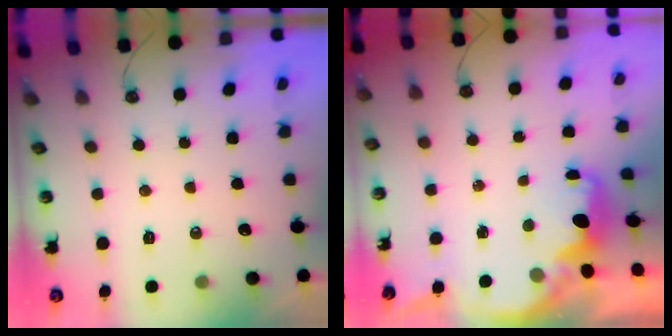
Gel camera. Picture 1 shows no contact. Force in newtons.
{"total": 2.1, "press": 1.9, "slide": 0.8}